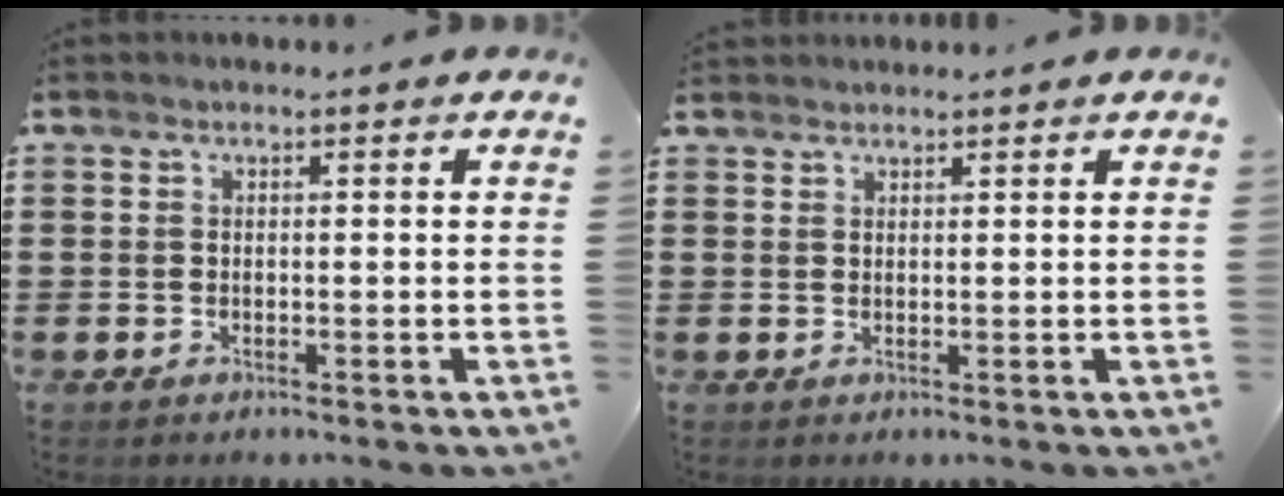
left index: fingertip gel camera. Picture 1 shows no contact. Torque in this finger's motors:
{"motor_torque": [0.01, -0.01, -0.08, 0.01]}